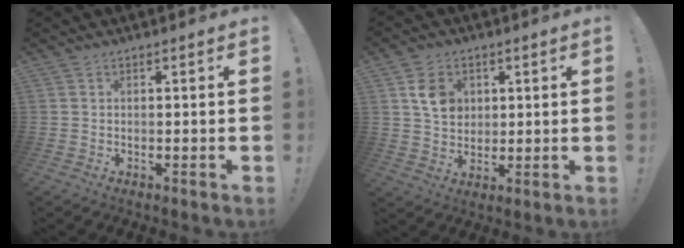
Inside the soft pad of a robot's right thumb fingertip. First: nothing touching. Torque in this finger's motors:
{"motor_torque": [0.05, 0.09, 0.28, 0.18, 0.01]}